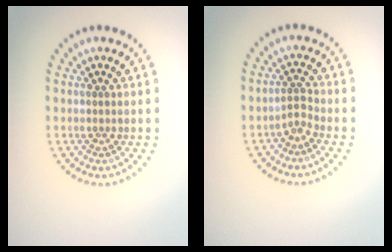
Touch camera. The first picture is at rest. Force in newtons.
{"total": 1.5, "press": 1.0, "slide": 1.1}